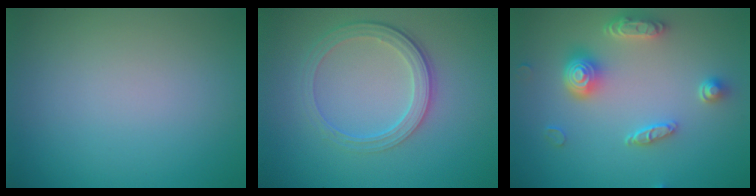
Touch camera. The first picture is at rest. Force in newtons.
{"total": 4.0, "press": 2.9, "slide": 2.7}
{"total": 4.6, "press": 3.7, "slide": 2.8}